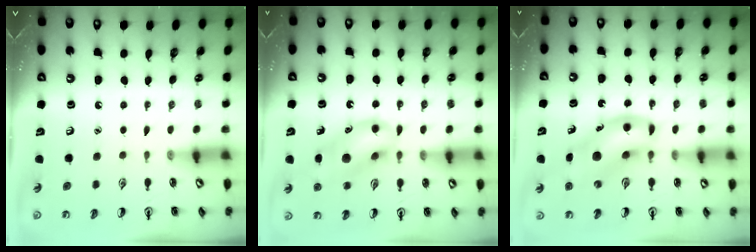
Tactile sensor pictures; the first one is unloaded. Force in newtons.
{"total": 13.8, "press": 13.4, "slide": 3.2}
{"total": 10.2, "press": 9.8, "slide": 2.7}